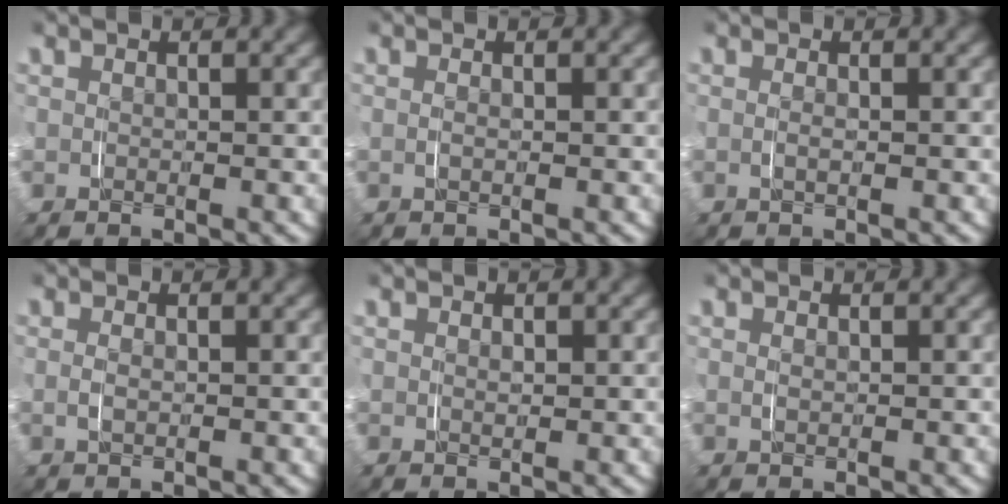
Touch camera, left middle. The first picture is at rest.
{"total": 1.1, "force": [0.2, -1.1, -0.3], "torque": [0.015, 0.003, 0.004]}
{"total": 1.4, "force": [0.3, -1.3, -0.4], "torque": [0.017, 0.004, 0.005]}
{"total": 1.7, "force": [0.5, -1.6, -0.5], "torque": [0.024, 0.004, 0.009]}
{"total": 0.6, "force": [0.4, -0.3, -0.2], "torque": [0.011, 0.002, 0.007]}
{"total": 1.3, "force": [0.5, -1.1, -0.4], "torque": [0.019, 0.004, 0.011]}